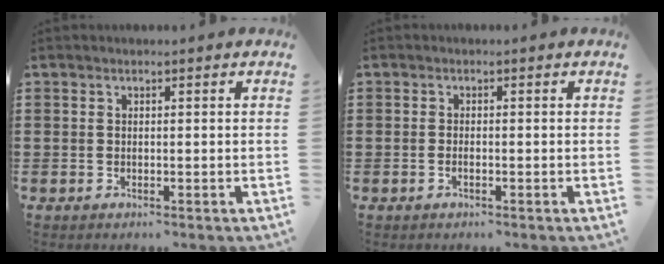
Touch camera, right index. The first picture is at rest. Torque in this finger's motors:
{"motor_torque": [-0.85, 1.28, -0.01, -0.01]}